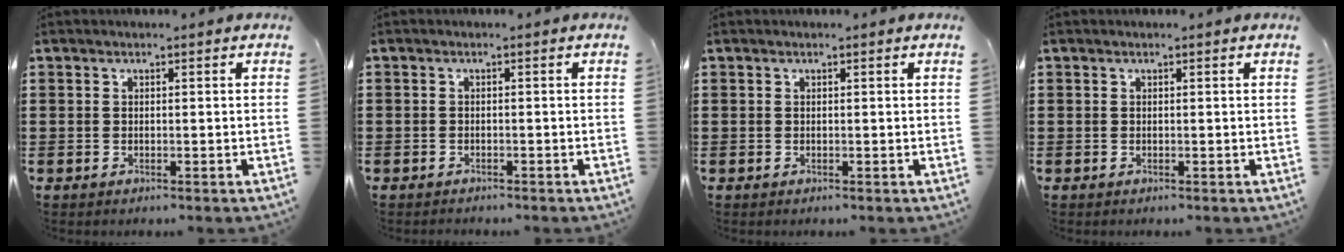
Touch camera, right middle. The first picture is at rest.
{"total": 0.8, "force": [-0.7, 0.4, -0.1], "torque": [0.000, 0.003, -0.016]}
{"total": 0.0}
{"total": 0.0}